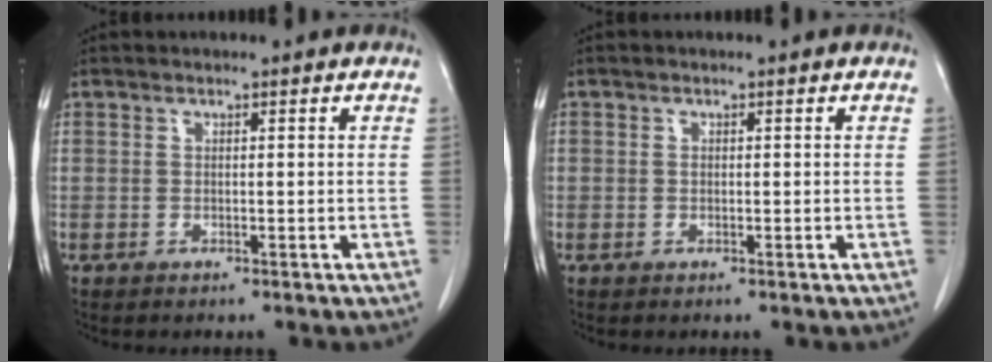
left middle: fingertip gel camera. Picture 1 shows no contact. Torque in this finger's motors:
{"motor_torque": [0.29, -0.01, -0.60, -0.13]}